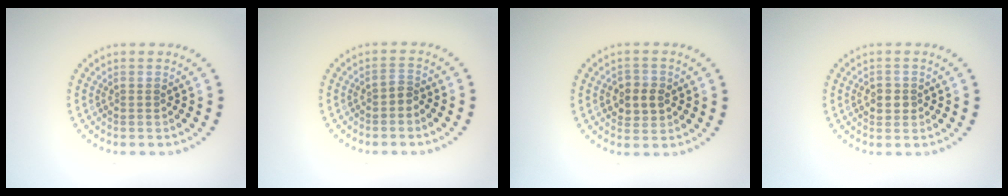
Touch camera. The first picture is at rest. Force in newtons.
{"total": 1.1, "press": 0.8, "slide": 0.6}
{"total": 2.7, "press": 2.6, "slide": 0.5}
{"total": 1.6, "press": 1.5, "slide": 0.3}